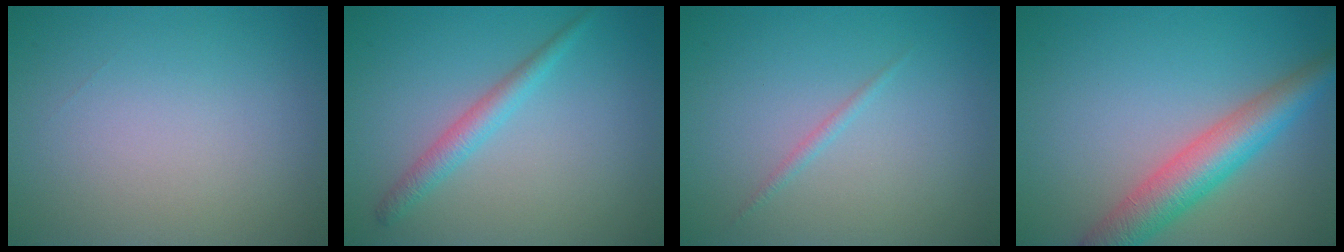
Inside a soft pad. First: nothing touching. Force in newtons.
{"total": 2.2, "press": 2.2, "slide": 0.1}
{"total": 0.7, "press": 0.7, "slide": 0.1}
{"total": 5.6, "press": 5.6, "slide": 0.3}